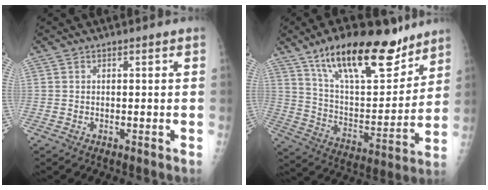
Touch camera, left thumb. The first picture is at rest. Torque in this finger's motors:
{"motor_torque": [1.04, 0.78, 1.47, -1.30, 0.21]}